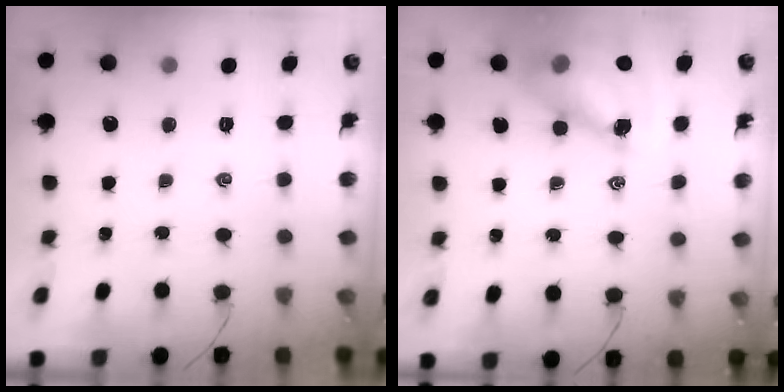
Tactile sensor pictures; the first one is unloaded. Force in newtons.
{"total": 11.9, "press": 11.5, "slide": 3.4}